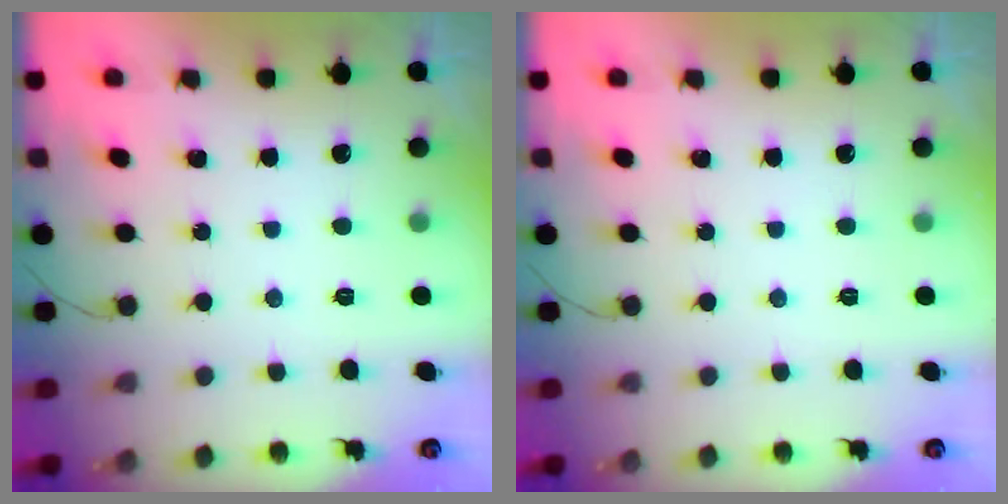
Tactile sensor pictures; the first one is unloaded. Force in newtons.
{"total": 0.0}